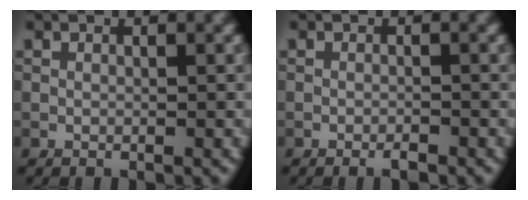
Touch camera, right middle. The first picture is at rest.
{"total": 0.9, "force": [-0.7, 0.1, 0.6], "torque": [-0.010, -0.001, -0.013]}